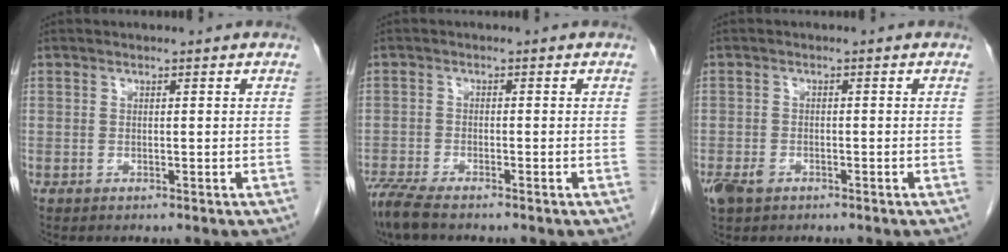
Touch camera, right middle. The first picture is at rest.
{"total": 5.0, "force": [-4.2, 0.6, 2.7], "torque": [-0.055, -0.016, -0.077]}
{"total": 3.1, "force": [-1.9, 1.8, 1.7], "torque": [-0.036, -0.002, -0.029]}